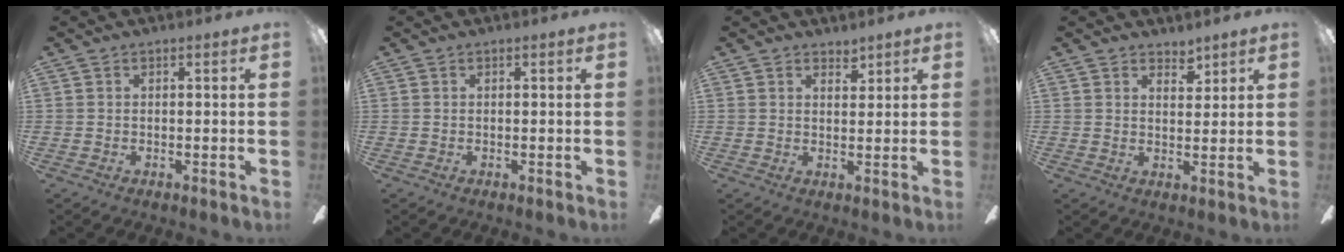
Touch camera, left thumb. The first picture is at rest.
{"total": 0.0}
{"total": 2.8, "force": [2.4, 1.2, 0.5], "torque": [0.002, -0.014, 0.043]}
{"total": 3.6, "force": [3.2, 1.5, 0.5], "torque": [0.007, -0.021, 0.055]}